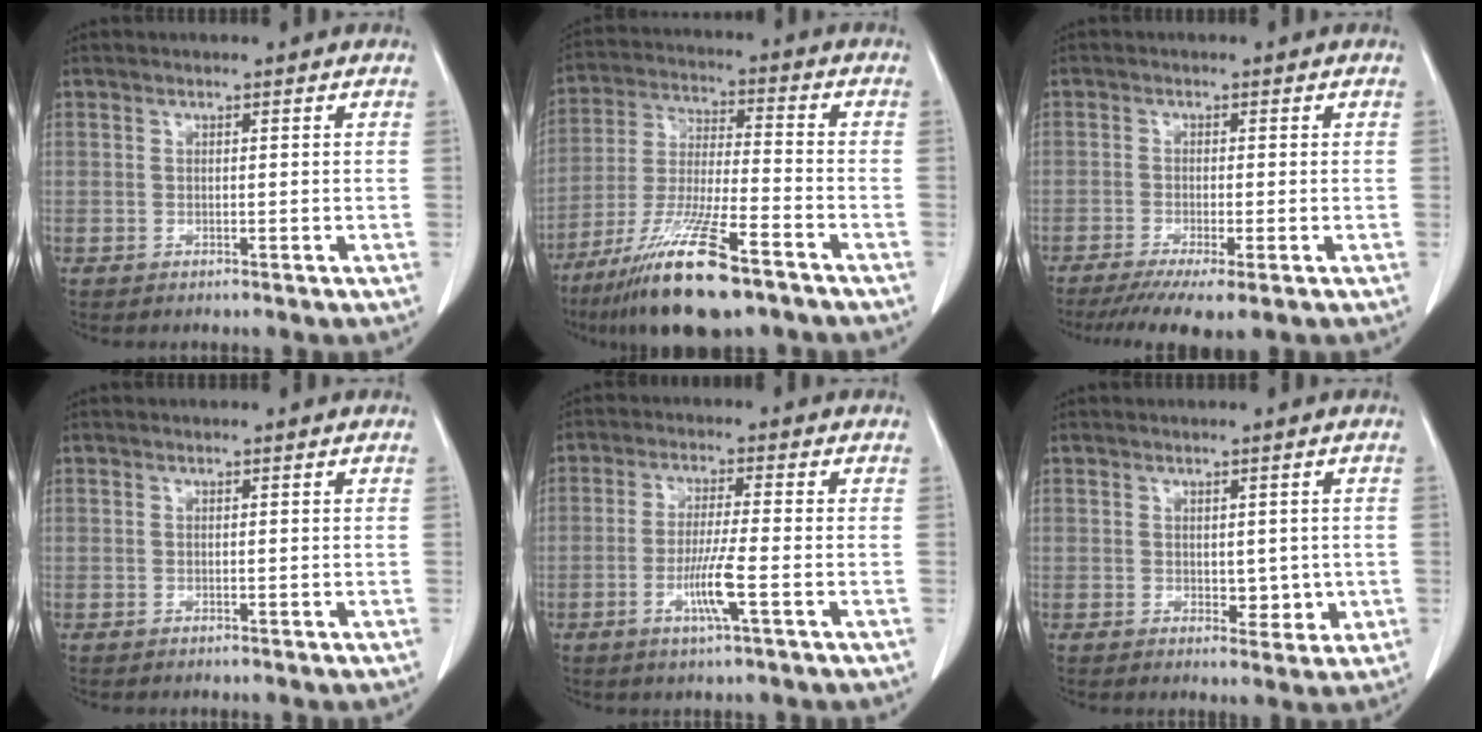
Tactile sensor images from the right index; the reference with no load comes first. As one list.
[{"total": 16.3, "force": [-10.5, 2.1, 12.3], "torque": [-0.246, -0.041, -0.193]}, {"total": 7.5, "force": [-5.2, 0.6, 5.3], "torque": [-0.079, -0.019, -0.084]}, {"total": 0.0}, {"total": 6.1, "force": [-2.2, -0.4, 5.7], "torque": [-0.106, -0.012, -0.042]}, {"total": 3.5, "force": [-0.1, 2.1, 2.8], "torque": [-0.027, -0.004, 0.007]}]